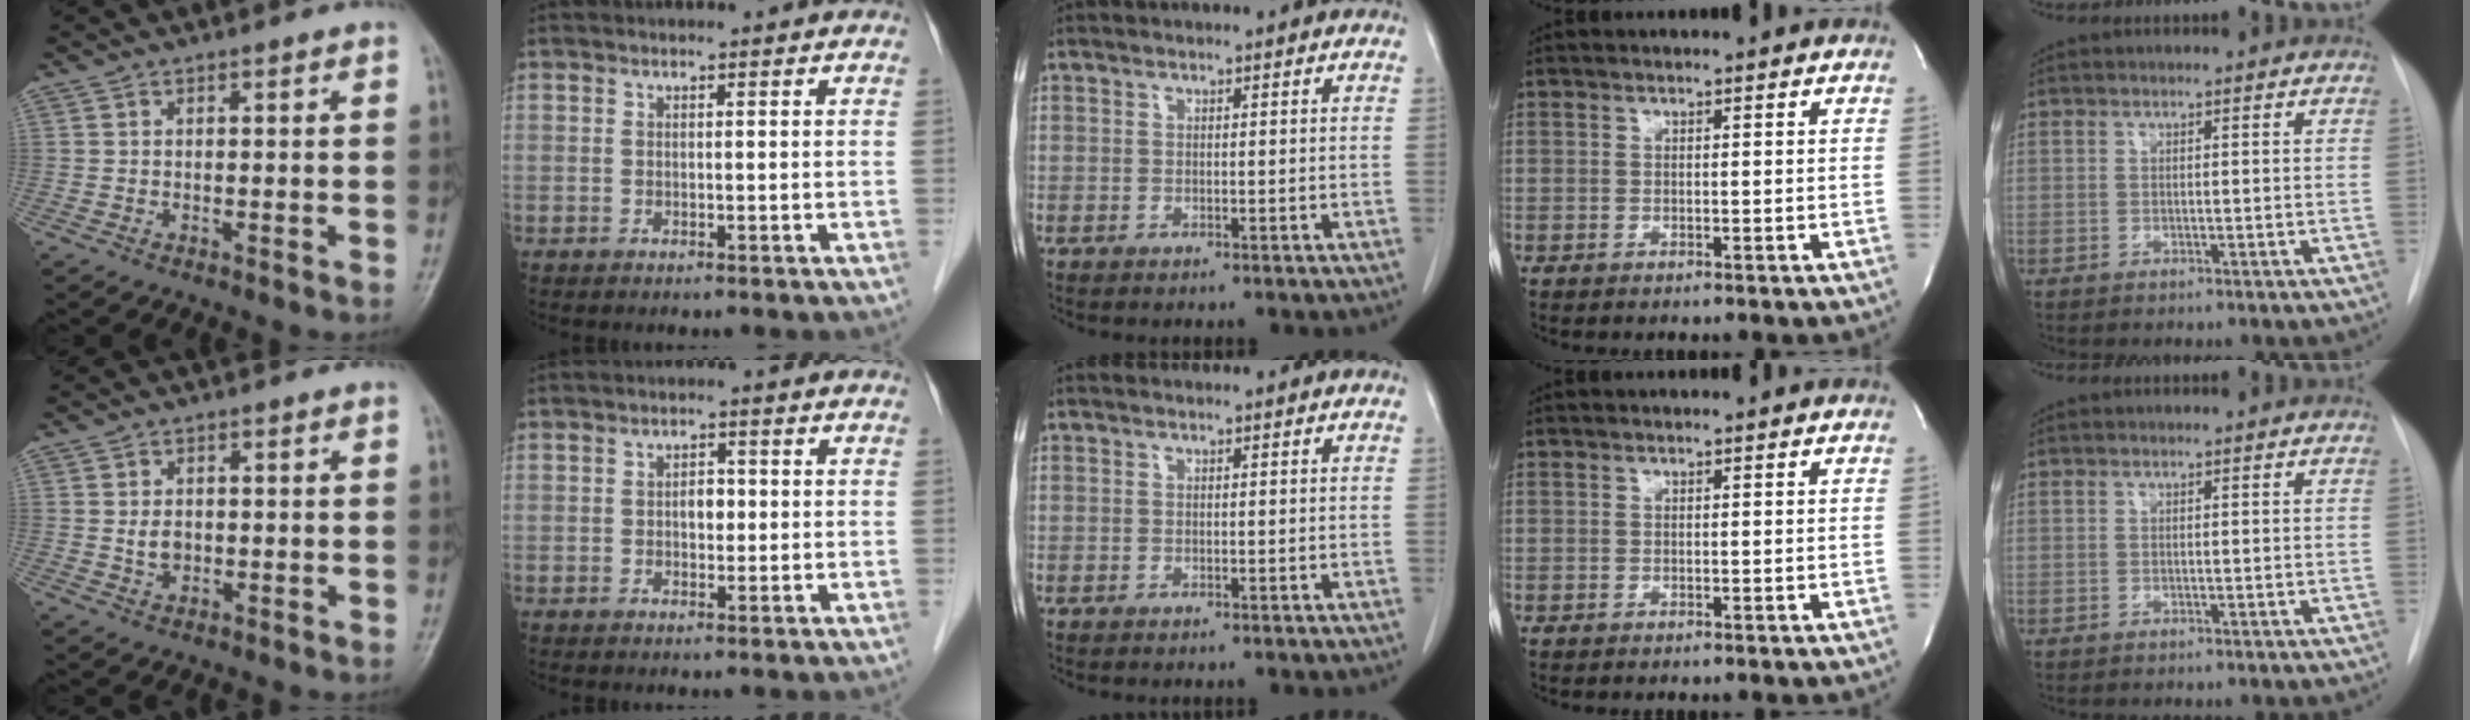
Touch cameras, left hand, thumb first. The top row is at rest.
{"thumb": {"total": 2.8, "force": [0.0, 2.1, 1.9], "torque": [-0.025, -0.001, 0.002]}, "index": {"total": 2.2, "force": [-0.1, 1.4, 1.7], "torque": [-0.025, 0.003, -0.002]}}